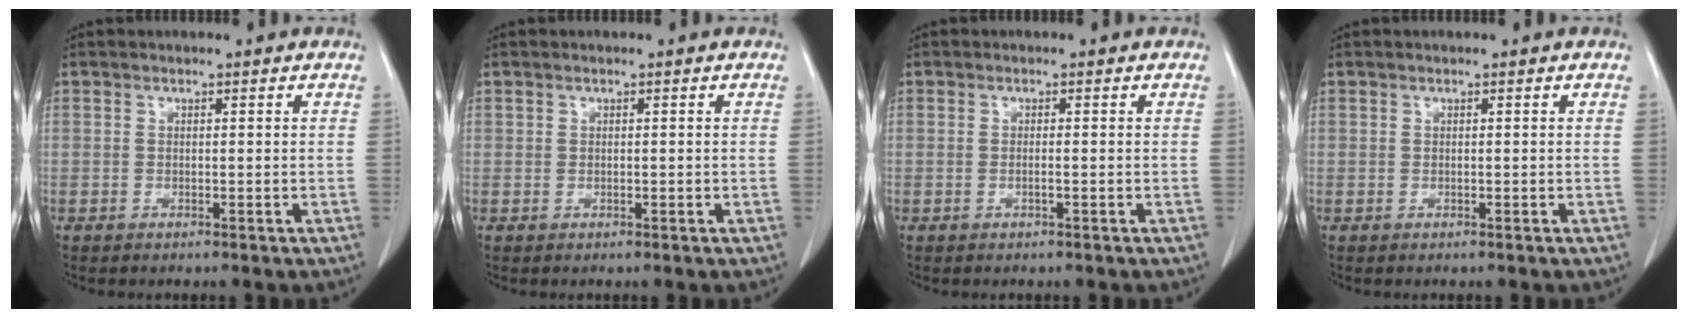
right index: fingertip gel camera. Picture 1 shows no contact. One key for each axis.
{"total": 0.8, "fx": 0.0, "fy": 0.6, "fz": 0.5, "tx": -0.017, "ty": 0.009, "tz": 0.004}
{"total": 1.2, "fx": -0.3, "fy": 0.3, "fz": 1.2, "tx": -0.029, "ty": 0.002, "tz": -0.002}
{"total": 0.0}